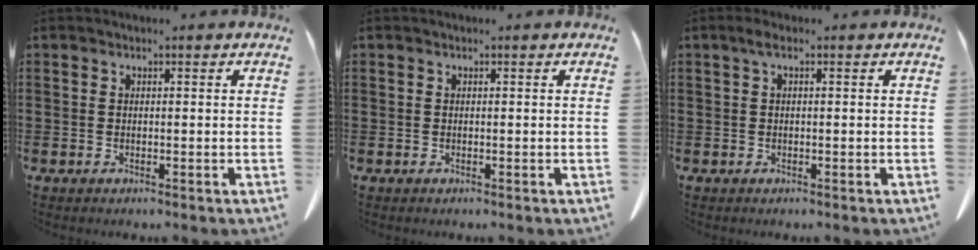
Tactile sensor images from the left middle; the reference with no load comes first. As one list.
[{"total": 0.0}, {"total": 1.5, "force": [0.1, 0.4, 1.4], "torque": [-0.029, 0.003, 0.001]}]